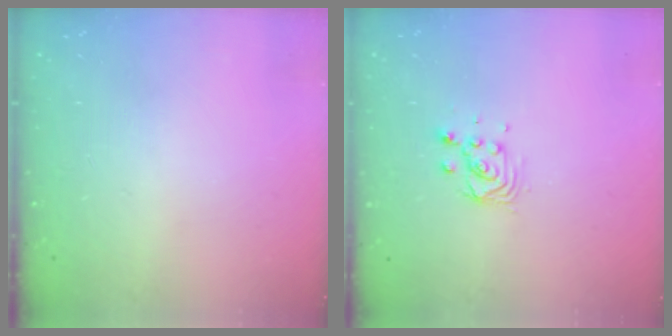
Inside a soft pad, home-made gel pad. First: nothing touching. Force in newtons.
{"total": 3.6, "press": 3.6, "slide": 0.1}